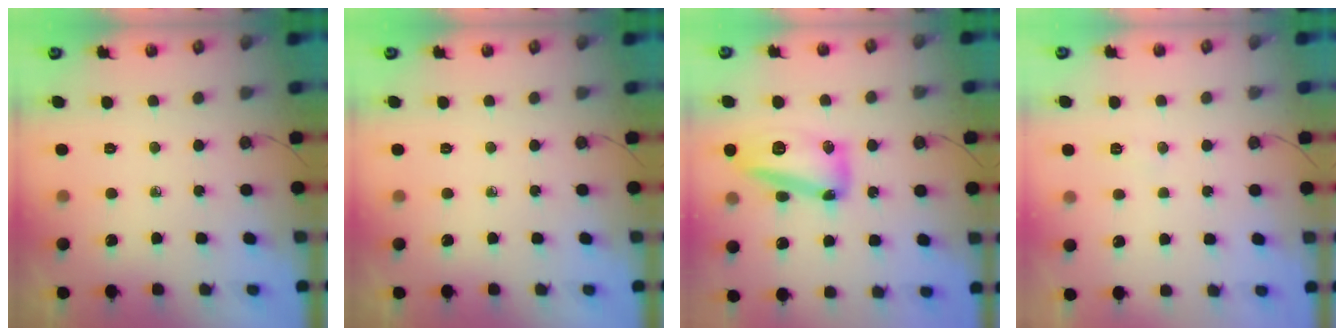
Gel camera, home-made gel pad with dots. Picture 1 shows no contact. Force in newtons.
{"total": 0.0}
{"total": 13.9, "press": 13.9, "slide": 1.0}
{"total": 5.9, "press": 4.2, "slide": 4.1}